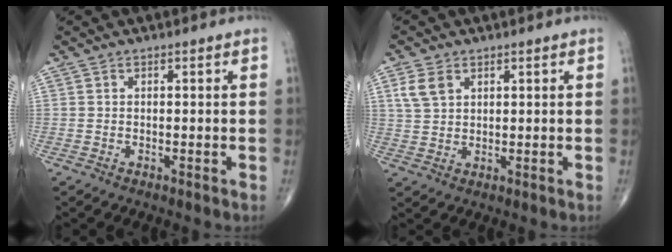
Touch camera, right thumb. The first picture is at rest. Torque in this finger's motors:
{"motor_torque": [-0.33, 0.42, 0.26, 0.15, 0.02]}